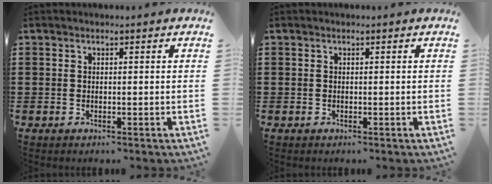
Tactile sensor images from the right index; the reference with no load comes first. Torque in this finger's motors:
{"motor_torque": [0.21, 0.31, 0.00, 0.01]}